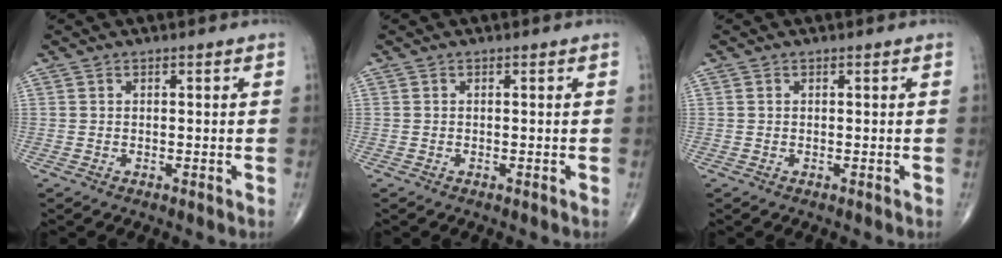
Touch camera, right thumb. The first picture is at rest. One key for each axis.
{"total": 0.0}
{"total": 0.0}